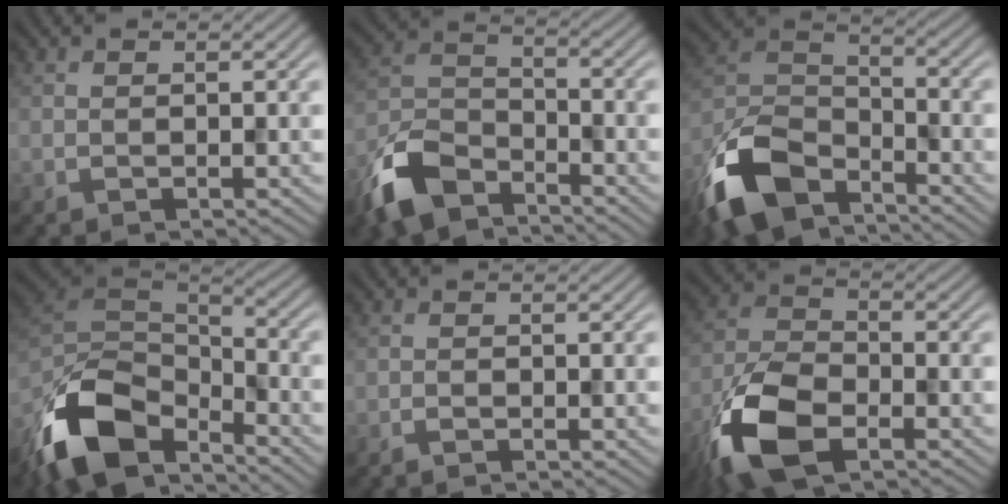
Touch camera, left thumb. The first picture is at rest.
{"total": 9.3, "force": [-6.7, 4.3, 4.8], "torque": [-0.111, -0.009, -0.154]}
{"total": 12.7, "force": [-8.6, 6.0, 7.2], "torque": [-0.164, -0.010, -0.187]}
{"total": 13.9, "force": [-8.9, 6.5, 8.4], "torque": [-0.192, -0.017, -0.182]}
{"total": 0.7, "force": [-0.5, 0.2, 0.4], "torque": [-0.006, 0.000, -0.007]}
{"total": 11.0, "force": [-6.0, 5.2, 7.6], "torque": [-0.175, -0.015, -0.133]}